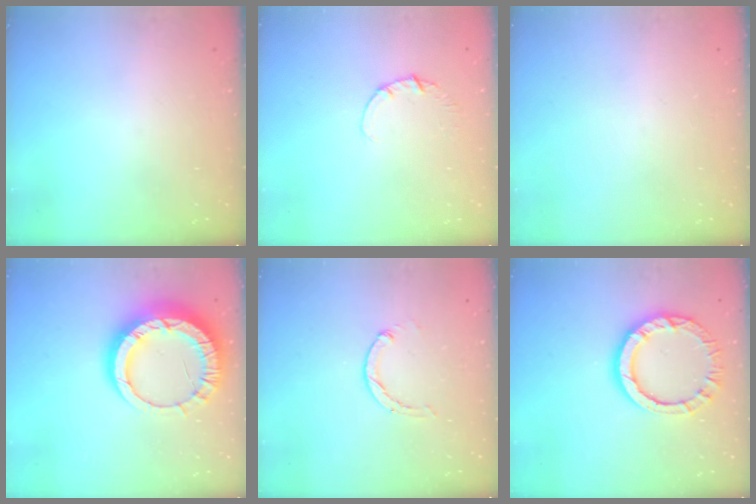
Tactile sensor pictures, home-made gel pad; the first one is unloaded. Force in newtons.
{"total": 1.1, "press": 1.1, "slide": 0.1}
{"total": 0.0}
{"total": 16.0, "press": 16.0, "slide": 1.4}
{"total": 0.8, "press": 0.8, "slide": 0.2}
{"total": 11.5, "press": 11.5, "slide": 0.8}